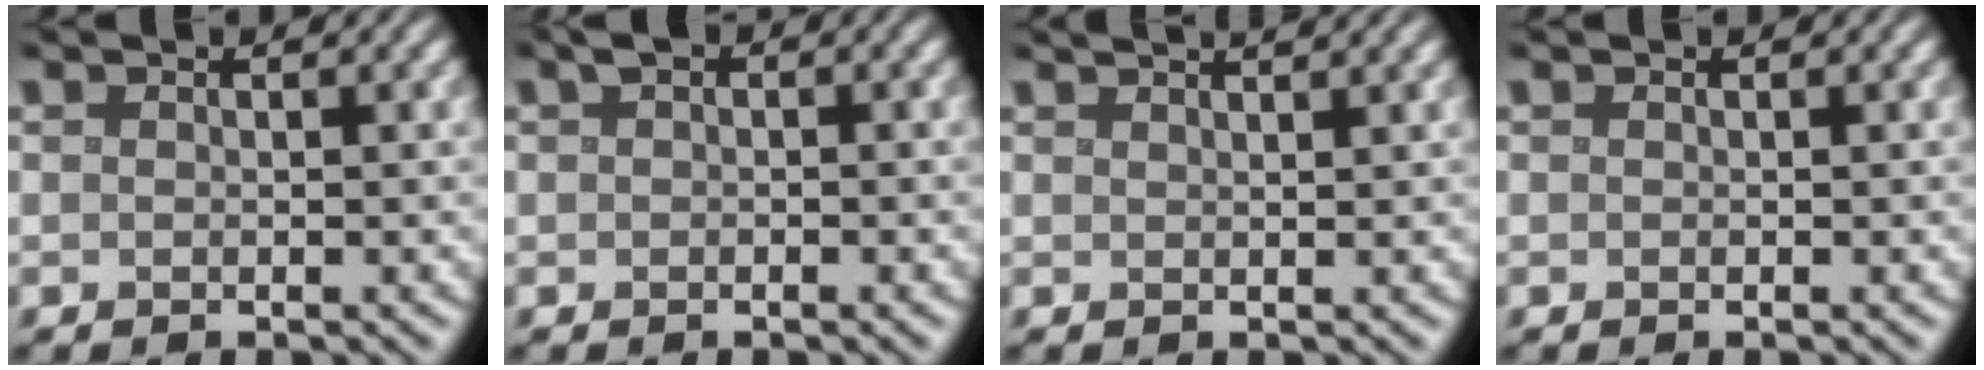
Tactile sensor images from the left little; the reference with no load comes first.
{"total": 1.3, "force": [0.4, 0.9, 0.9], "torque": [-0.010, 0.006, 0.003]}
{"total": 3.9, "force": [2.9, 1.4, 2.2], "torque": [-0.003, 0.025, 0.007]}
{"total": 0.0}